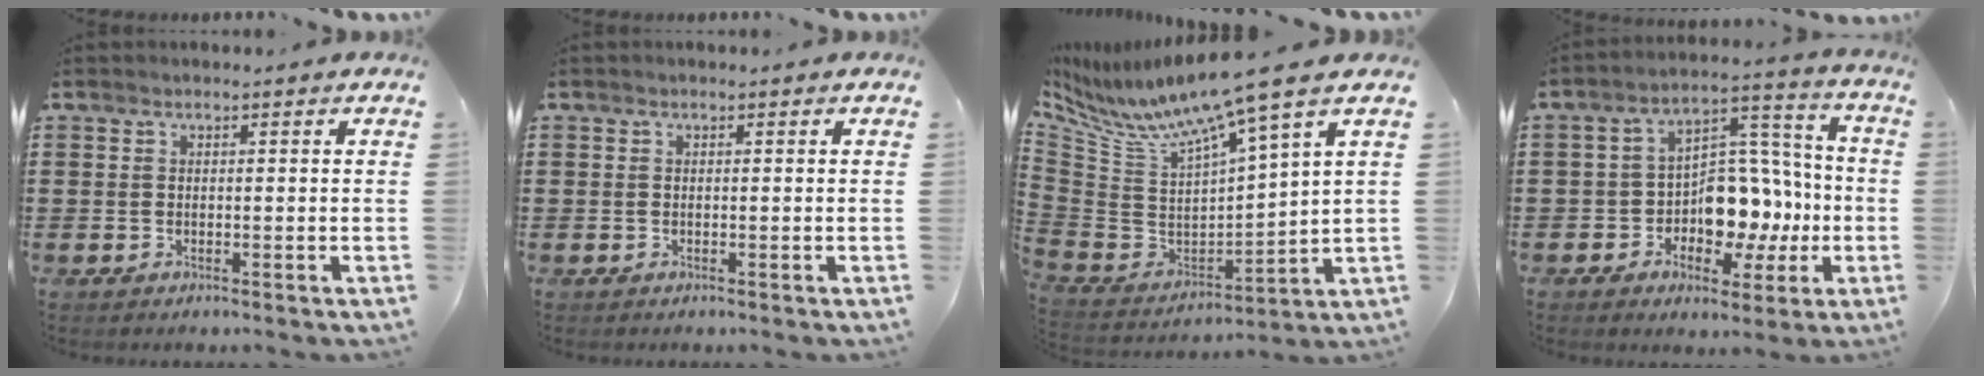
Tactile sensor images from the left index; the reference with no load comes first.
{"total": 0.0}
{"total": 9.2, "force": [6.9, -0.5, 6.1], "torque": [-0.145, -0.056, 0.106]}
{"total": 9.0, "force": [-1.5, 7.3, 5.0], "torque": [-0.089, 0.008, -0.021]}